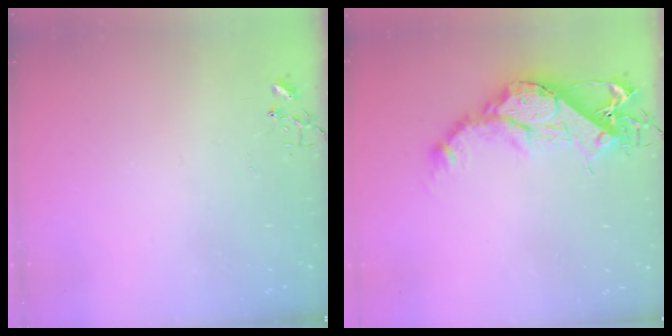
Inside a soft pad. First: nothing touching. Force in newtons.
{"total": 17.2, "press": 17.1, "slide": 1.3}